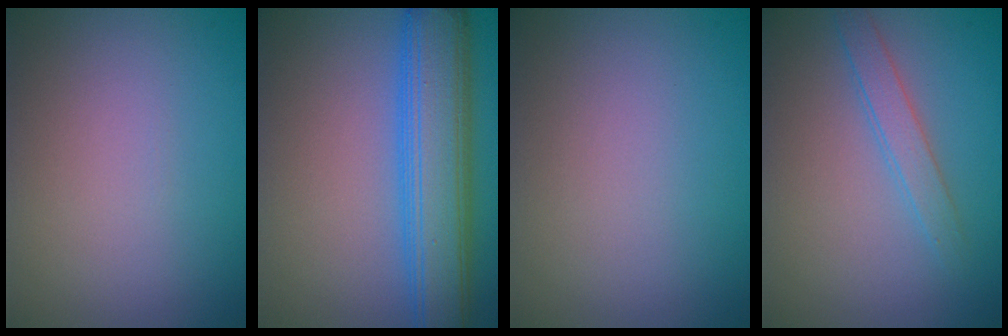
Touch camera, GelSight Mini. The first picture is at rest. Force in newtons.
{"total": 7.5, "press": 7.5, "slide": 0.1}
{"total": 0.0}
{"total": 1.9, "press": 1.9, "slide": 0.2}